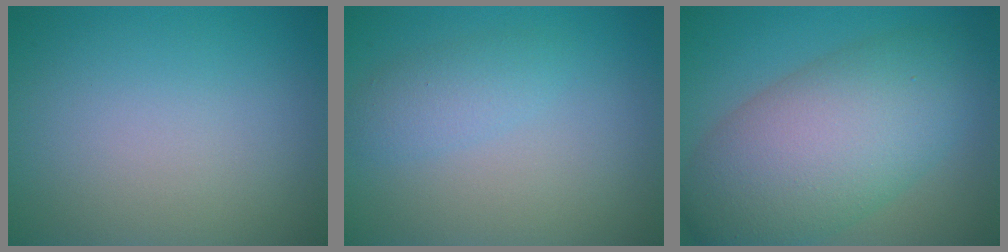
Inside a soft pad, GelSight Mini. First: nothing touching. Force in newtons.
{"total": 2.0, "press": 2.0, "slide": 0.1}
{"total": 10.4, "press": 10.4, "slide": 0.2}